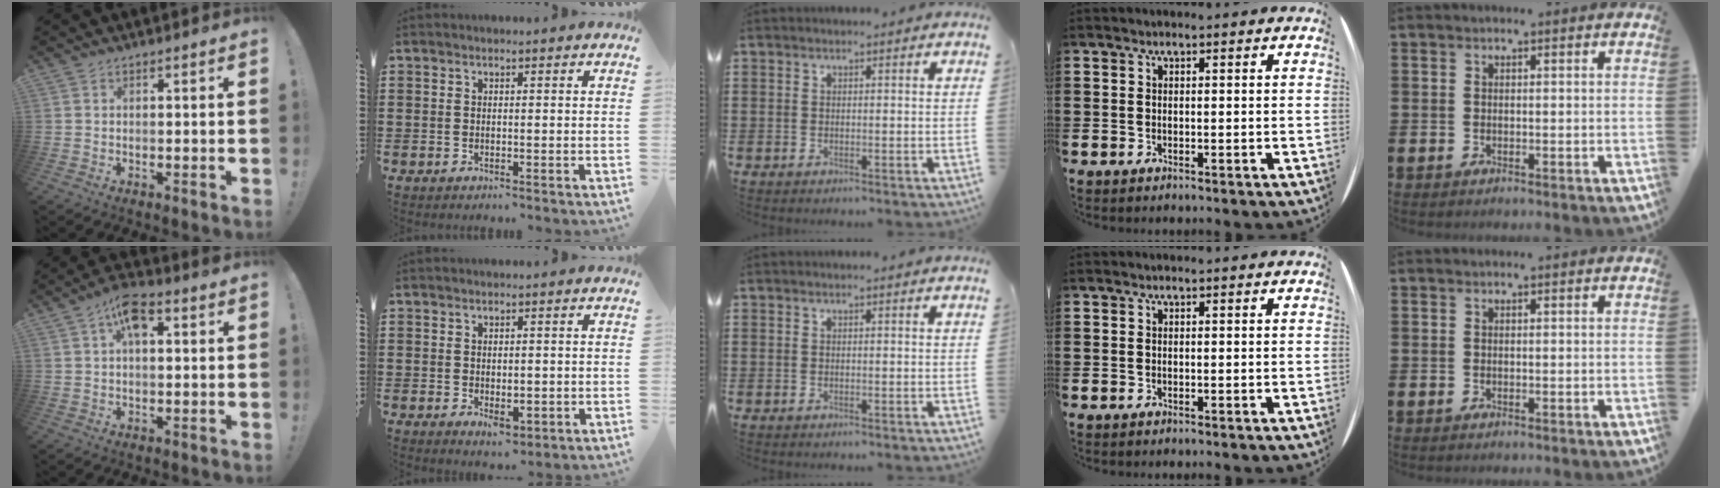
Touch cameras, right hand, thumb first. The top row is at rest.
{"thumb": {"total": 7.5, "force": [2.3, 3.8, 6.0], "torque": [-0.099, 0.010, 0.040]}, "index": {"total": 2.4, "force": [-0.3, 1.5, 1.8], "torque": [-0.027, -0.002, -0.007]}}